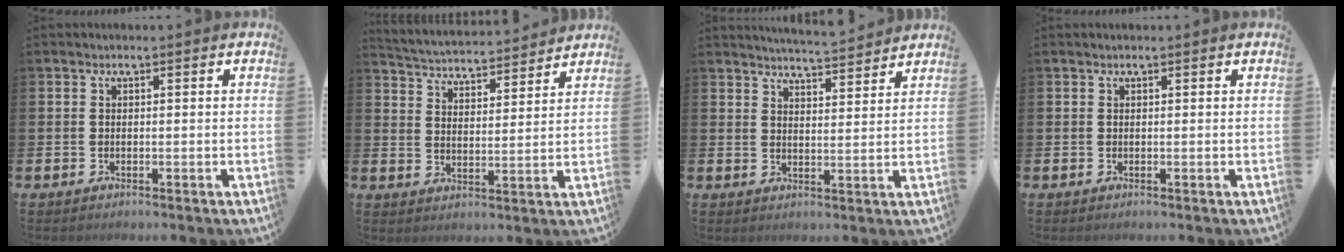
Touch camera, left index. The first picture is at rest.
{"total": 4.3, "force": [4.3, 0.6, -0.1], "torque": [-0.024, -0.039, 0.071]}
{"total": 5.0, "force": [4.9, -0.2, 0.2], "torque": [-0.009, -0.034, 0.087]}
{"total": 0.0}